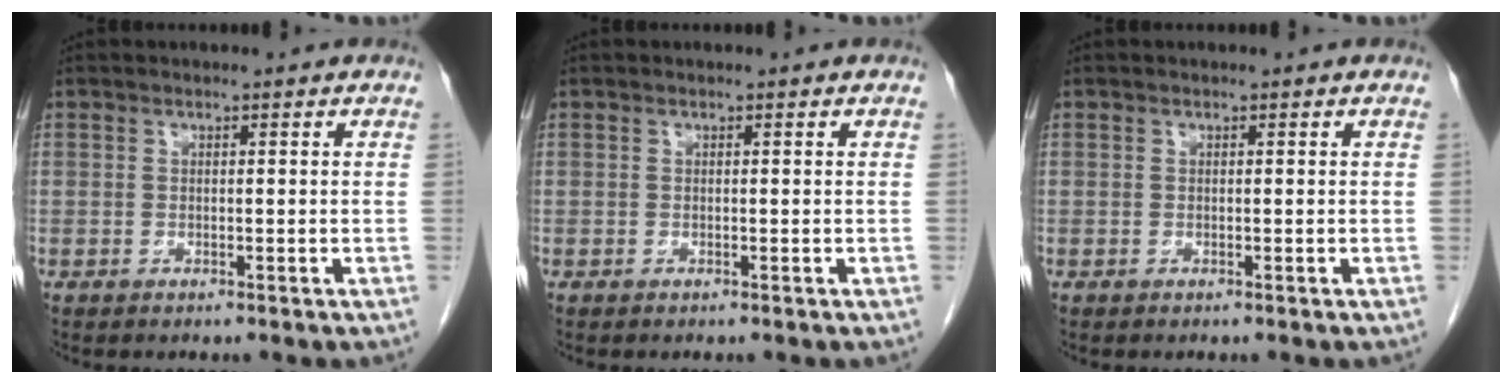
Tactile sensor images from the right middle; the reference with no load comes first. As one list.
[{"total": 0.0}, {"total": 0.0}]